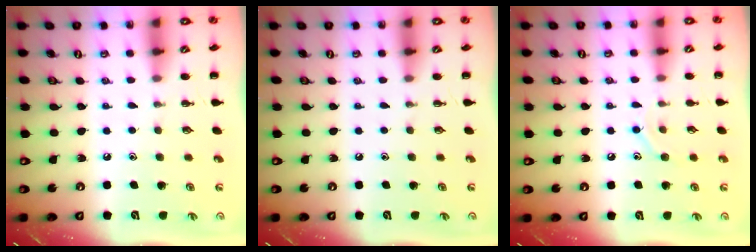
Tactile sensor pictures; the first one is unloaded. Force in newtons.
{"total": 0.0}
{"total": 8.2, "press": 8.1, "slide": 1.5}